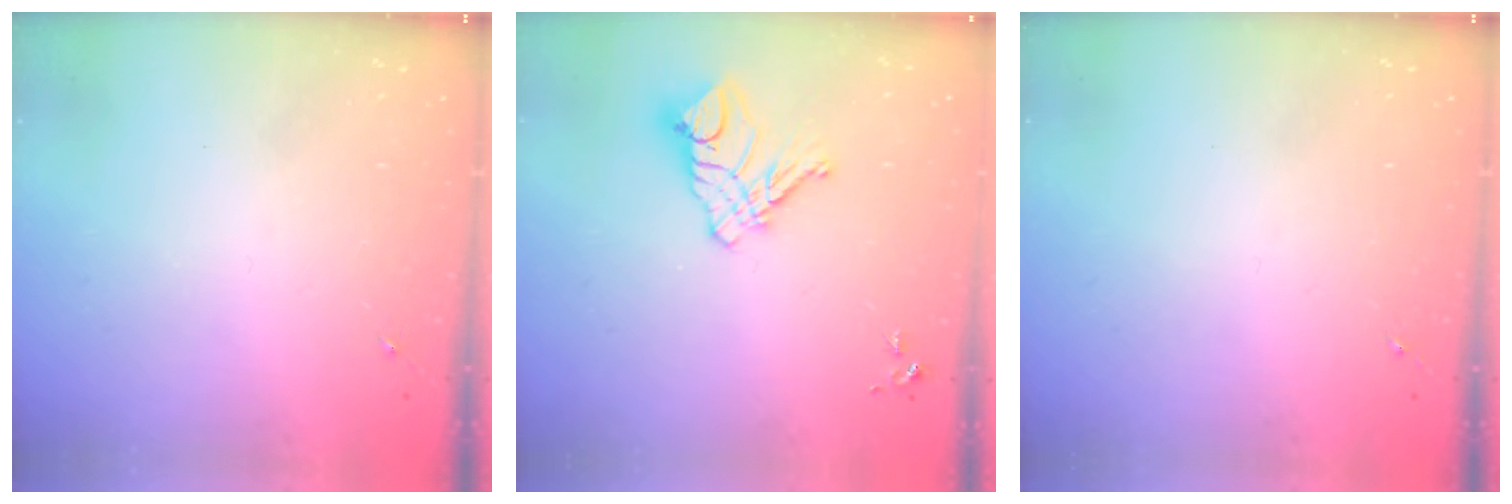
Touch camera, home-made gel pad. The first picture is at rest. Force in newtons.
{"total": 11.6, "press": 11.5, "slide": 1.1}
{"total": 0.0}